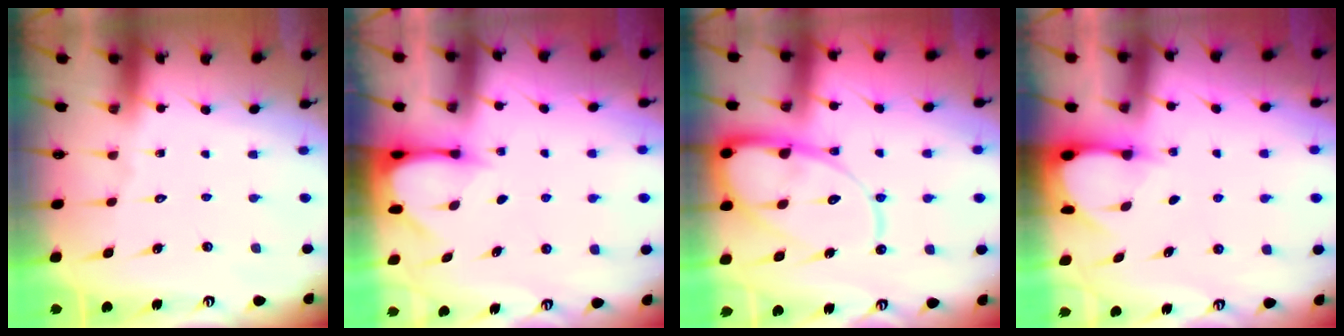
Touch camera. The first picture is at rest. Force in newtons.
{"total": 3.6, "press": 3.6, "slide": 0.2}
{"total": 15.9, "press": 15.8, "slide": 1.7}
{"total": 3.1, "press": 3.1, "slide": 0.4}